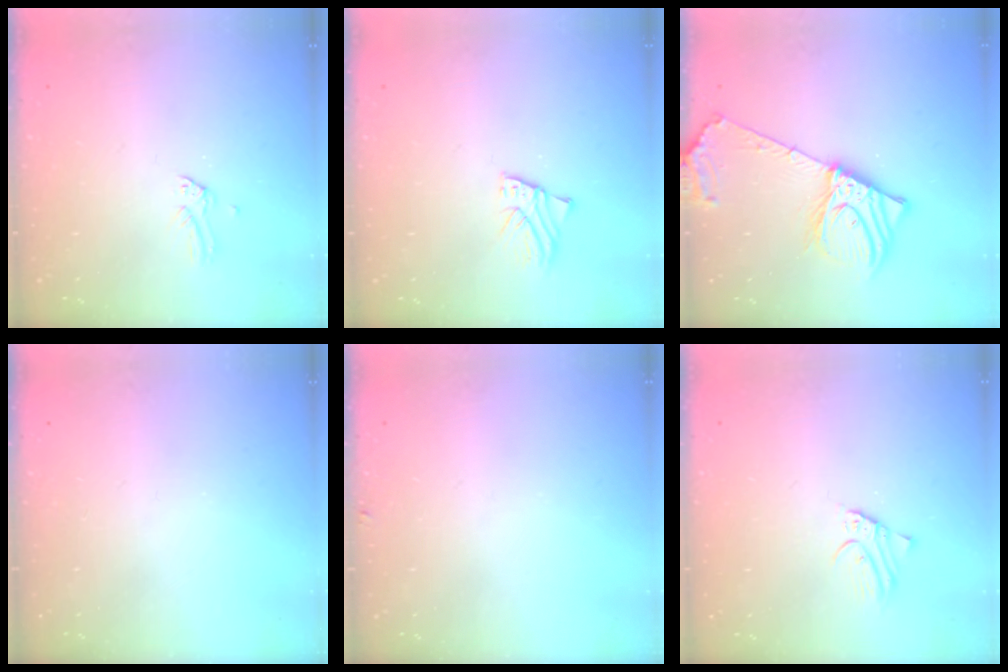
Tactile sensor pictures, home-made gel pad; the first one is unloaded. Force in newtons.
{"total": 2.0, "press": 2.0, "slide": 0.2}
{"total": 14.1, "press": 13.9, "slide": 2.5}
{"total": 0.0}
{"total": 2.8, "press": 2.8, "slide": 0.3}
{"total": 2.7, "press": 2.7, "slide": 0.3}